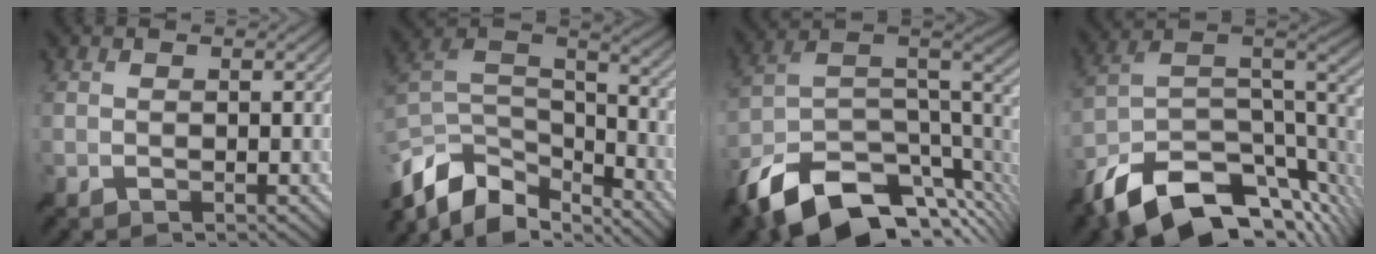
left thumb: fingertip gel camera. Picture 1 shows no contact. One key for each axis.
{"total": 13.0, "fx": -8.1, "fy": 6.8, "fz": 7.6, "tx": -0.200, "ty": 0.003, "tz": -0.146}
{"total": 14.6, "fx": -8.1, "fy": 7.4, "fz": 9.7, "tx": -0.219, "ty": -0.017, "tz": -0.128}
{"total": 14.8, "fx": -8.6, "fy": 6.9, "fz": 9.9, "tx": -0.220, "ty": -0.014, "tz": -0.143}